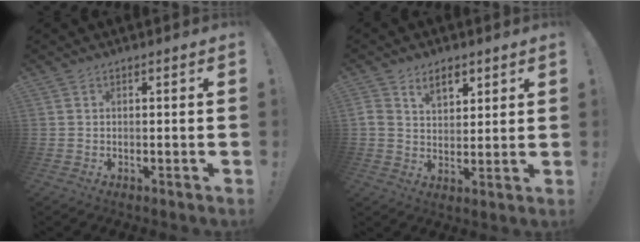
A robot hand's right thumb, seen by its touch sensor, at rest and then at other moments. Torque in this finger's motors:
{"motor_torque": [0.52, 0.52, 0.01, 0.10, 0.02]}